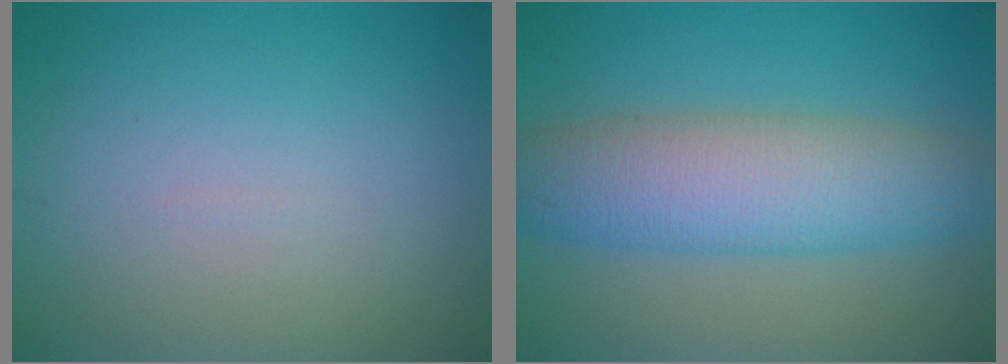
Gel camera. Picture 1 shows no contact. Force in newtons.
{"total": 8.0, "press": 8.0, "slide": 0.3}